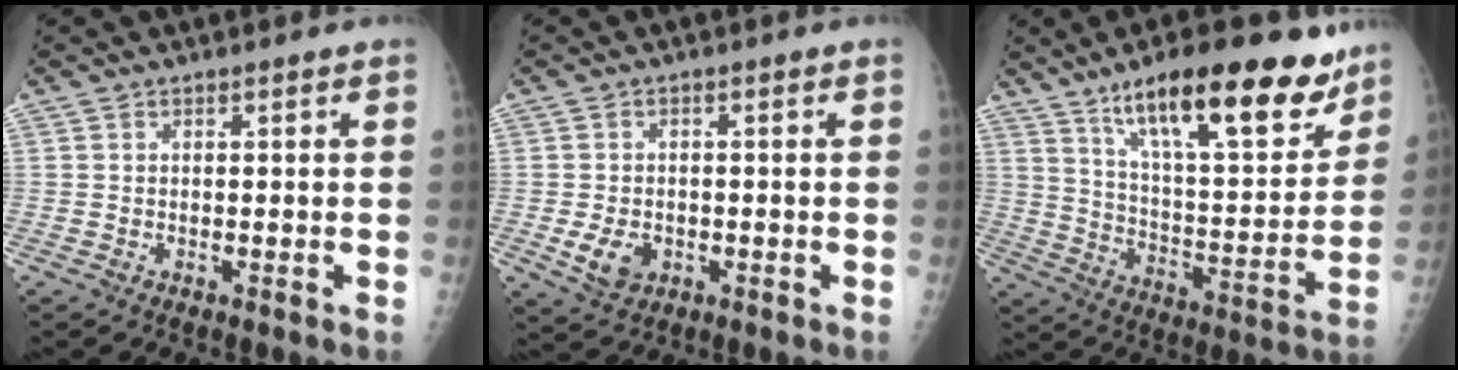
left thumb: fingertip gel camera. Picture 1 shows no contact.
{"total": 5.0, "force": [-1.4, 3.9, 2.8], "torque": [-0.043, -0.002, -0.017]}
{"total": 23.4, "force": [15.2, 7.1, 16.3], "torque": [-0.215, -0.061, 0.244]}